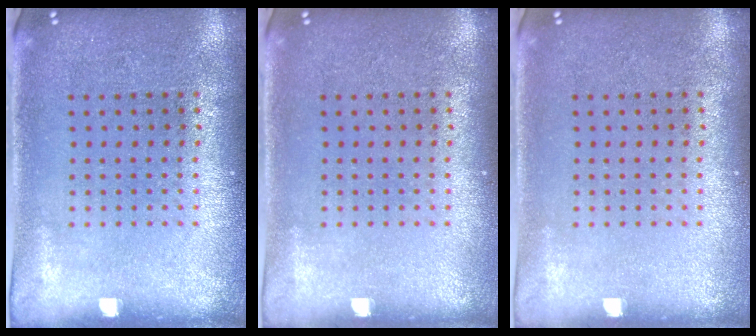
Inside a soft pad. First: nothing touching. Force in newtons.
{"total": 0.0}
{"total": 0.0}